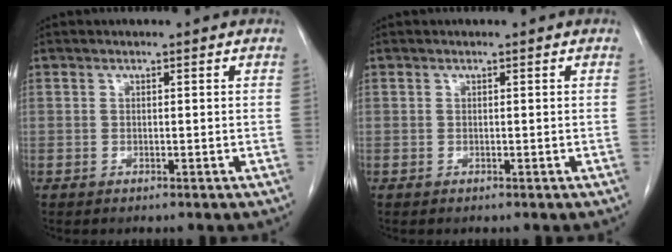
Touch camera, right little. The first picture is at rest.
{"total": 0.0}